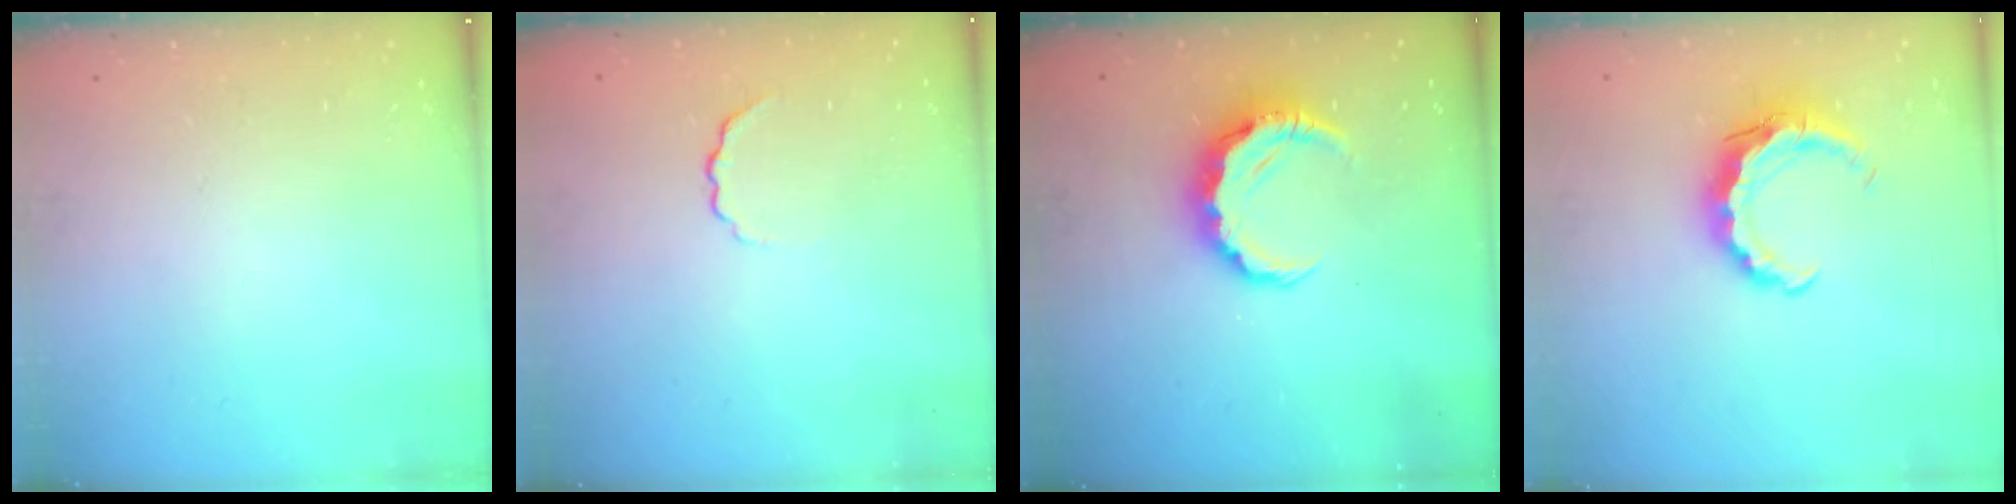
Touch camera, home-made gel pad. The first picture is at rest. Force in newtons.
{"total": 2.1, "press": 2.0, "slide": 0.8}
{"total": 8.5, "press": 8.3, "slide": 1.6}
{"total": 8.0, "press": 8.0, "slide": 0.2}